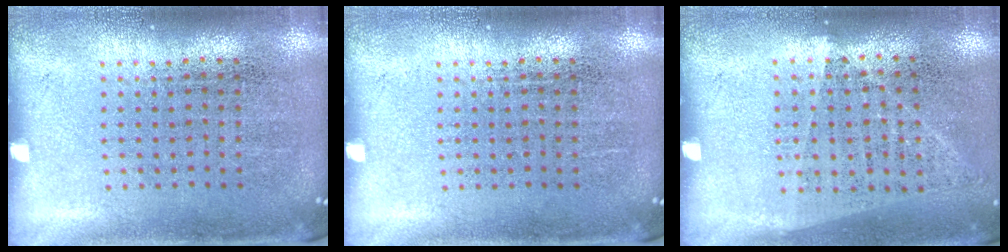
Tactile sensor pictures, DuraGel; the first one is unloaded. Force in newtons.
{"total": 0.0}
{"total": 1.0, "press": 0.9, "slide": 0.5}